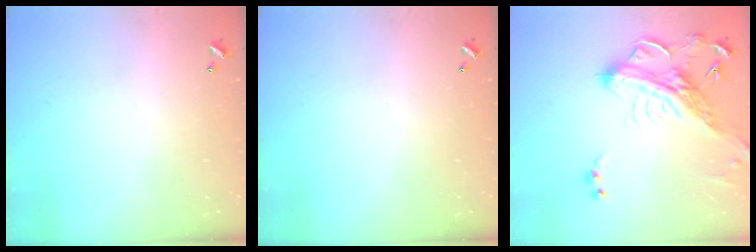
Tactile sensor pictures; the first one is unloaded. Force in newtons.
{"total": 0.0}
{"total": 6.8, "press": 6.6, "slide": 1.7}